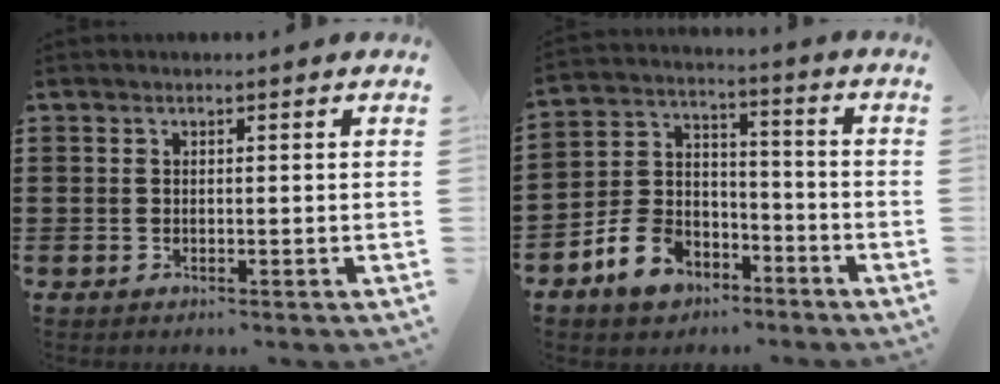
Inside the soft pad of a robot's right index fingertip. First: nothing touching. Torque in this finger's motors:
{"motor_torque": [-0.12, 0.63, -0.66, -0.21]}